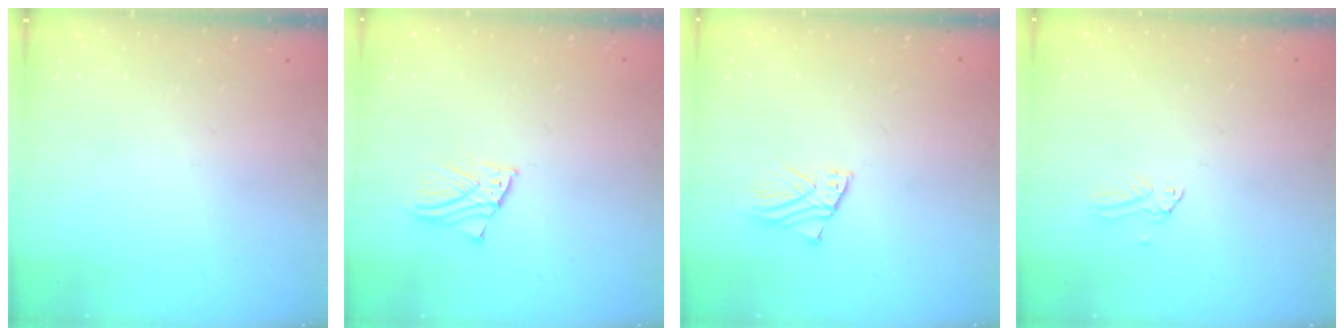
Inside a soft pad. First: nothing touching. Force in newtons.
{"total": 2.6, "press": 2.6, "slide": 0.1}
{"total": 2.3, "press": 2.3, "slide": 0.1}
{"total": 0.0}